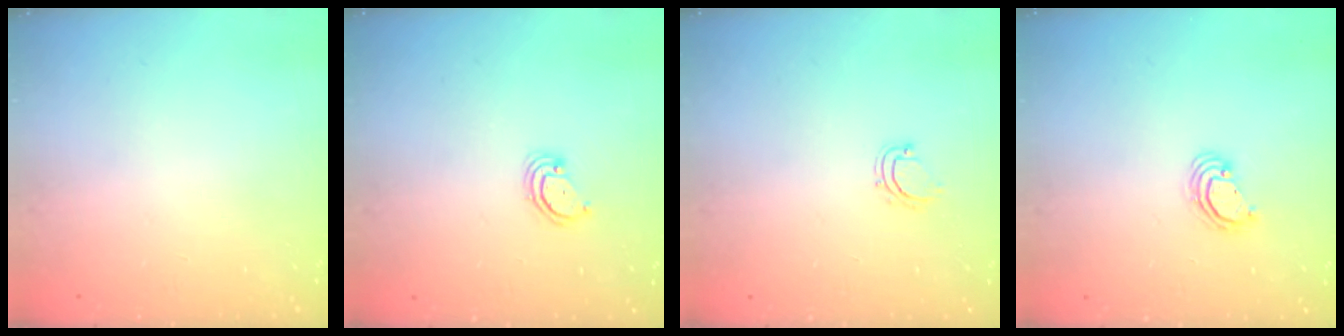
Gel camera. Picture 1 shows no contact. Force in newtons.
{"total": 2.9, "press": 2.9, "slide": 0.2}
{"total": 4.3, "press": 4.2, "slide": 0.6}
{"total": 3.6, "press": 3.6, "slide": 0.4}